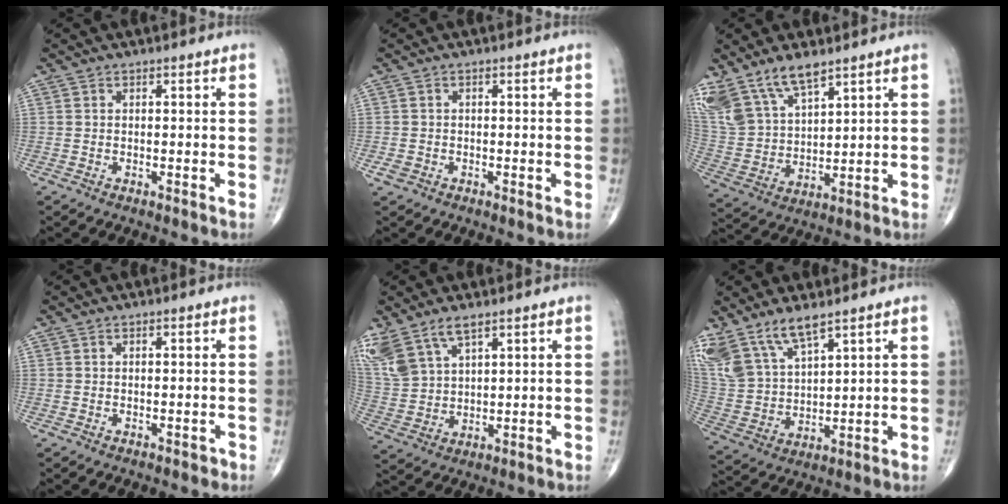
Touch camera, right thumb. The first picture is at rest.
{"total": 1.7, "force": [-0.7, 1.3, 0.8], "torque": [-0.014, 0.001, -0.011]}
{"total": 13.5, "force": [9.8, 5.6, 7.5], "torque": [-0.138, -0.034, 0.209]}
{"total": 0.8, "force": [-0.4, 0.5, 0.4], "torque": [-0.004, 0.000, -0.005]}
{"total": 10.9, "force": [7.1, 4.9, 6.7], "torque": [-0.148, -0.016, 0.156]}
{"total": 12.4, "force": [9.0, 4.5, 7.3], "torque": [-0.145, -0.032, 0.197]}